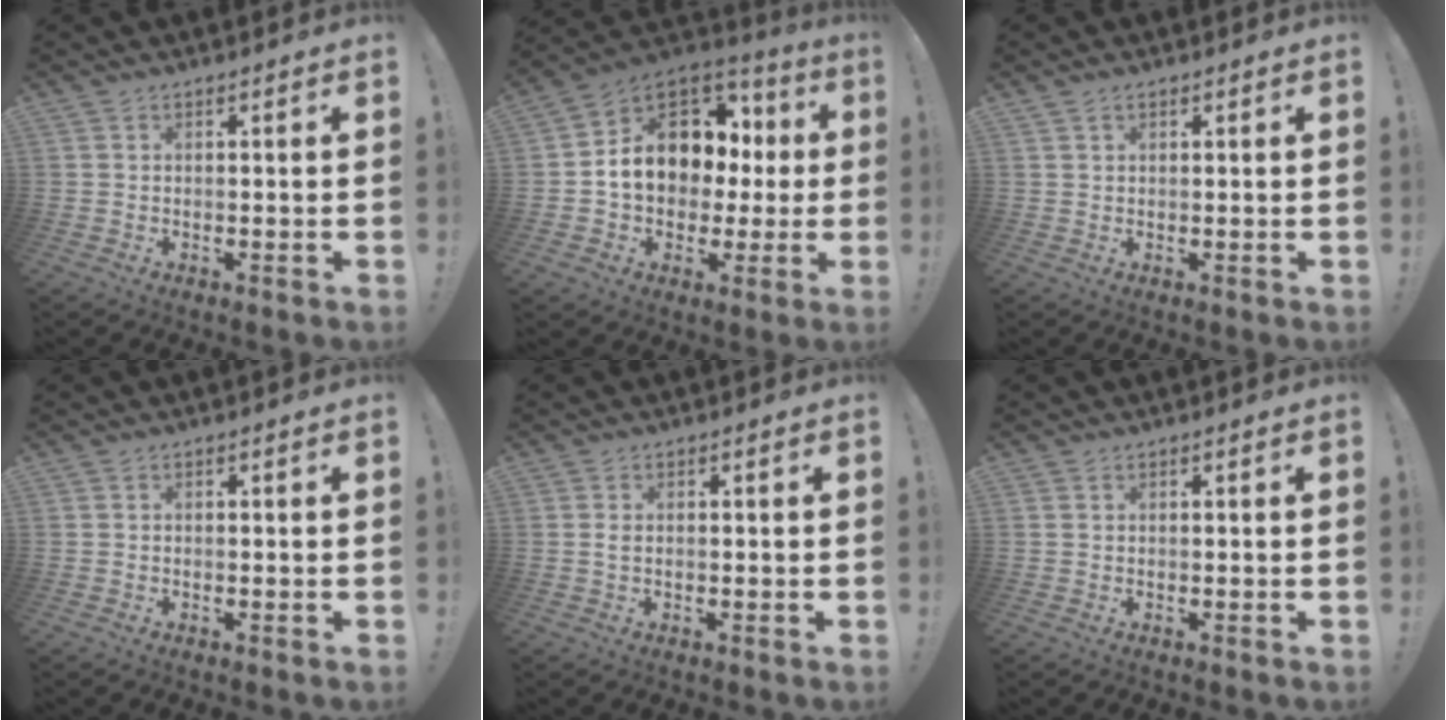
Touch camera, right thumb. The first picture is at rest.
{"total": 14.2, "force": [2.2, 11.5, 8.0], "torque": [-0.123, -0.001, 0.056]}
{"total": 1.1, "force": [0.8, 0.4, 0.6], "torque": [-0.004, -0.004, 0.013]}
{"total": 0.5, "force": [-0.3, 0.4, 0.0], "torque": [-0.009, 0.004, -0.005]}
{"total": 0.9, "force": [0.2, 0.5, 0.8], "torque": [-0.007, 0.000, 0.001]}
{"total": 0.0}